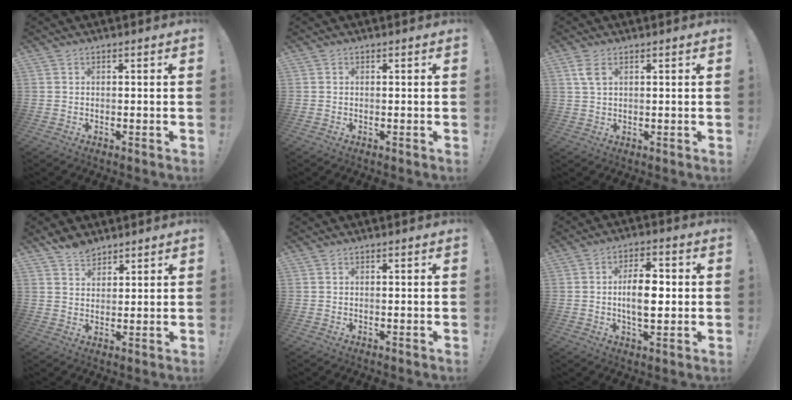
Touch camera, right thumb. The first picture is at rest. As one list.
[{"total": 0.0}, {"total": 4.1, "force": [1.8, 2.0, 3.1], "torque": [-0.055, 0.000, 0.032]}, {"total": 5.6, "force": [4.6, 3.1, 1.2], "torque": [-0.016, -0.026, 0.086]}, {"total": 0.0}, {"total": 10.5, "force": [-0.2, 5.3, 9.0], "torque": [-0.153, 0.002, -0.012]}]